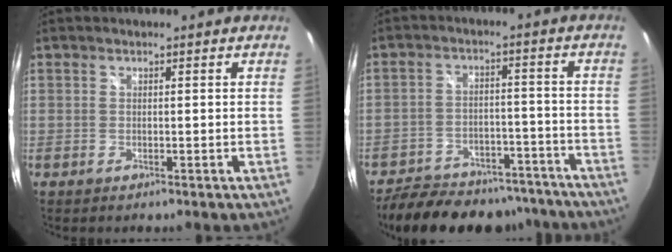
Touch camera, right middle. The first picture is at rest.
{"total": 21.4, "force": [-17.9, 8.6, 8.0], "torque": [-0.168, 0.021, -0.231]}